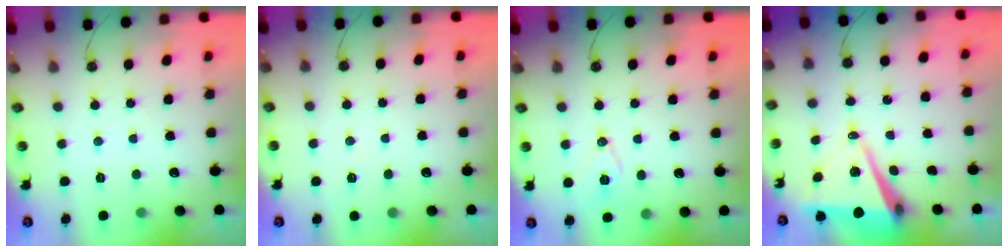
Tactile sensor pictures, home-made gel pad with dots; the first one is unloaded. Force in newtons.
{"total": 5.1, "press": 3.8, "slide": 3.3}
{"total": 9.5, "press": 8.8, "slide": 3.6}
{"total": 8.4, "press": 7.3, "slide": 4.1}